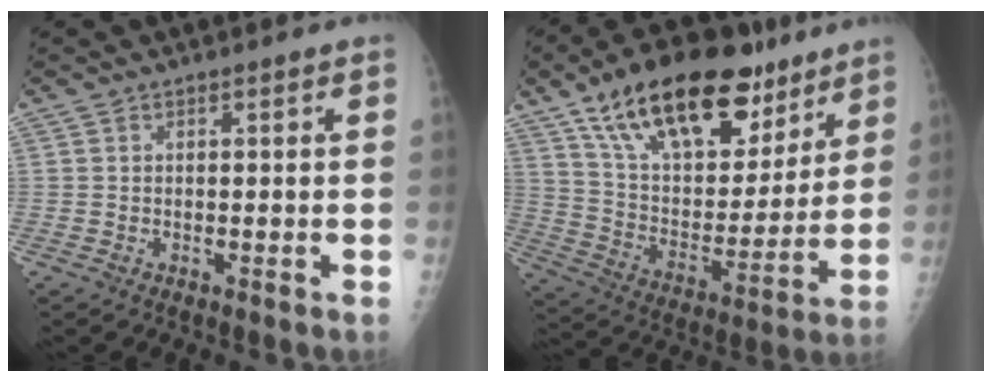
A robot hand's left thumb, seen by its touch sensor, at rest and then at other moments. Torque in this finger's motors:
{"motor_torque": [0.62, 0.63, 1.33, -1.44, 0.33]}